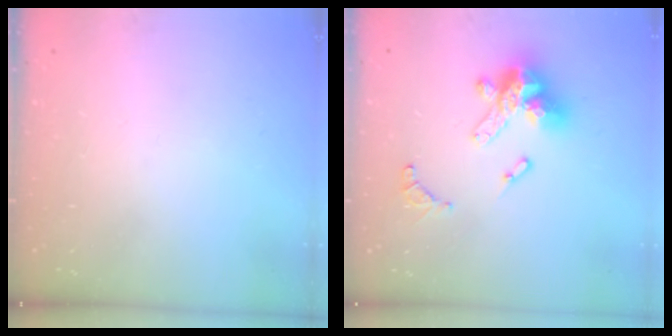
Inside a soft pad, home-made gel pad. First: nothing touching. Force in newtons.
{"total": 15.9, "press": 15.8, "slide": 2.0}